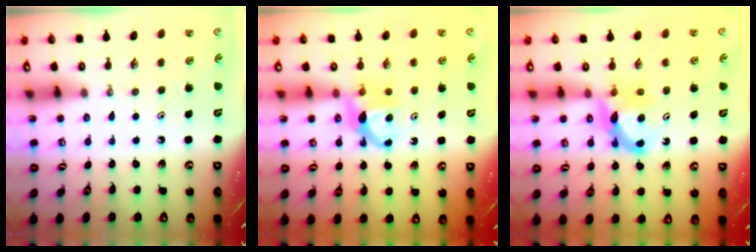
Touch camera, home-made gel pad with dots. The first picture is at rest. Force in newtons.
{"total": 7.7, "press": 7.7, "slide": 0.1}
{"total": 8.0, "press": 8.0, "slide": 0.2}